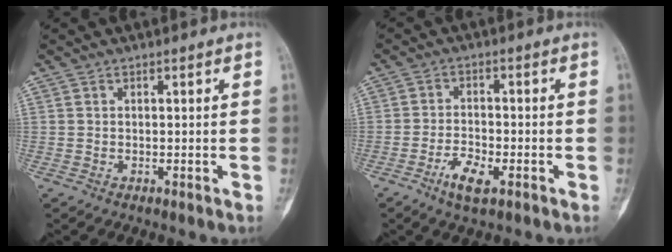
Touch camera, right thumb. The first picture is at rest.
{"total": 5.4, "force": [-2.8, 2.1, 4.1], "torque": [-0.080, 0.009, -0.050]}